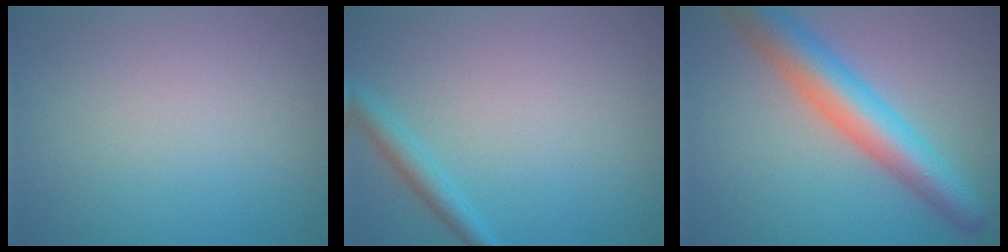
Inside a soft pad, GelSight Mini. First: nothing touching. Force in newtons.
{"total": 1.9, "press": 1.9, "slide": 0.0}
{"total": 6.9, "press": 6.9, "slide": 0.1}